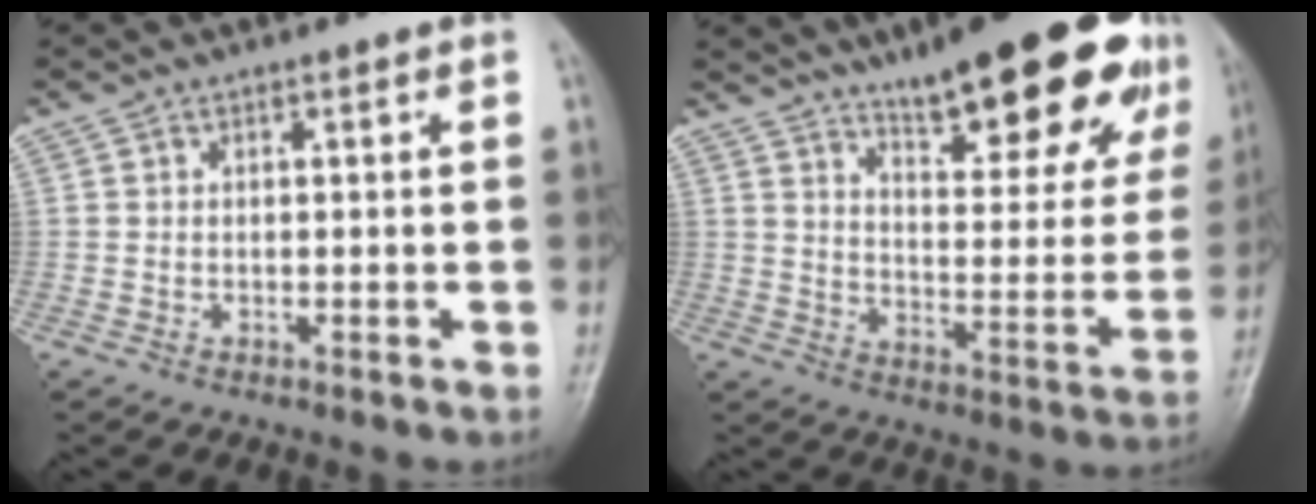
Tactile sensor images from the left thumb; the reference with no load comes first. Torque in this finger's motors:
{"motor_torque": [1.12, 1.12, 1.52, -1.25, 0.09]}